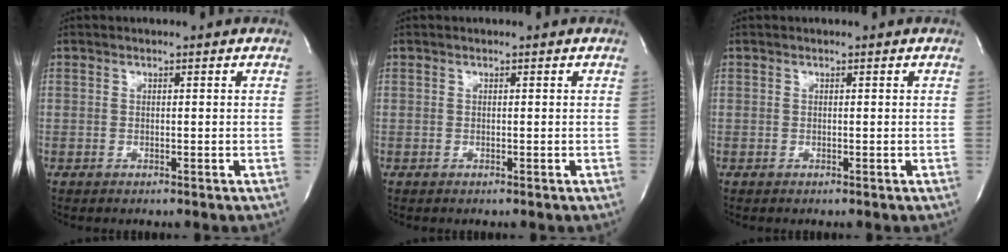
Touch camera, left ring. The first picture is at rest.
{"total": 0.0}
{"total": 0.0}